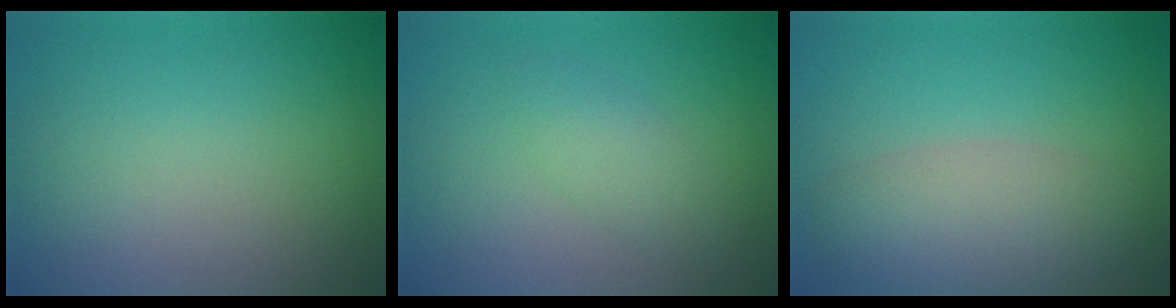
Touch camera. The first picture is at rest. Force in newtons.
{"total": 2.2, "press": 2.2, "slide": 0.1}
{"total": 4.6, "press": 4.6, "slide": 0.2}